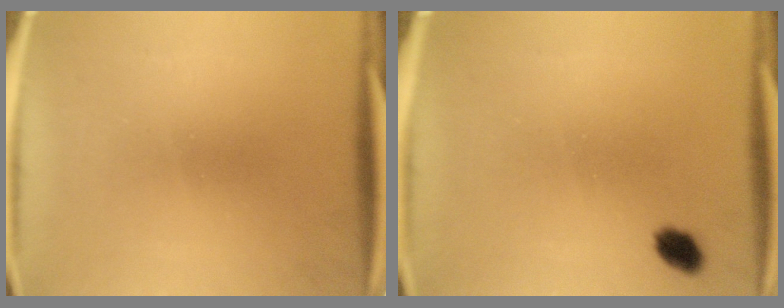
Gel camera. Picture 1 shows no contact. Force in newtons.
{"total": 2.8}